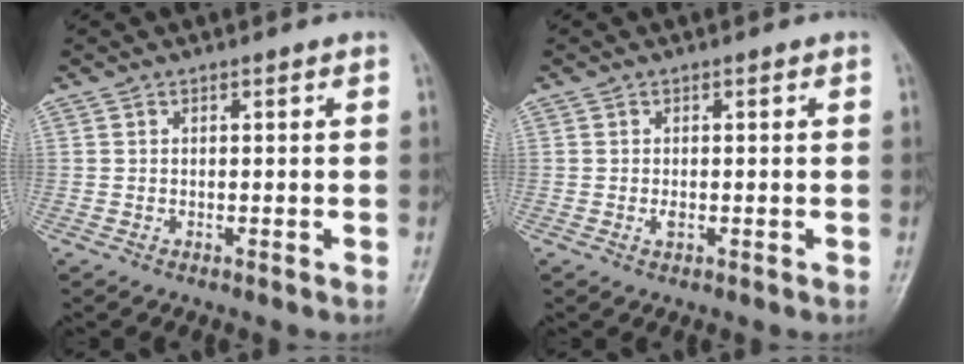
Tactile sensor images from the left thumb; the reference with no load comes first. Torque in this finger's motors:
{"motor_torque": [-0.02, -0.01, 0.08, -0.02, 0.00]}